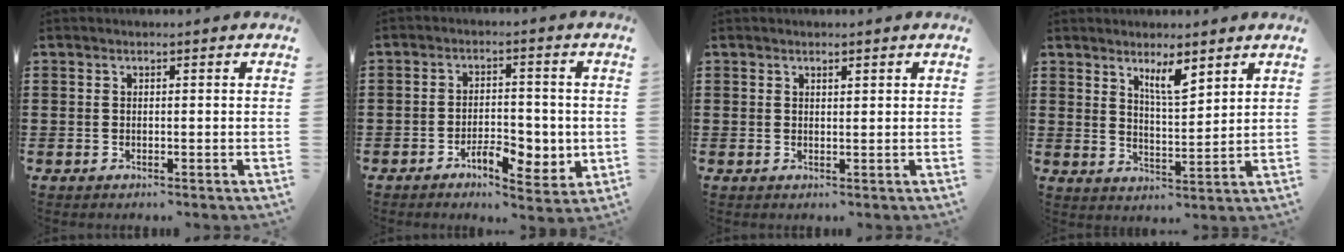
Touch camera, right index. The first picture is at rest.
{"total": 6.3, "force": [-2.4, 3.3, 4.9], "torque": [-0.071, 0.010, -0.043]}
{"total": 0.7, "force": [0.6, 0.3, 0.3], "torque": [-0.008, 0.001, 0.011]}
{"total": 5.3, "force": [3.9, 1.2, 3.3], "torque": [-0.058, -0.010, 0.064]}